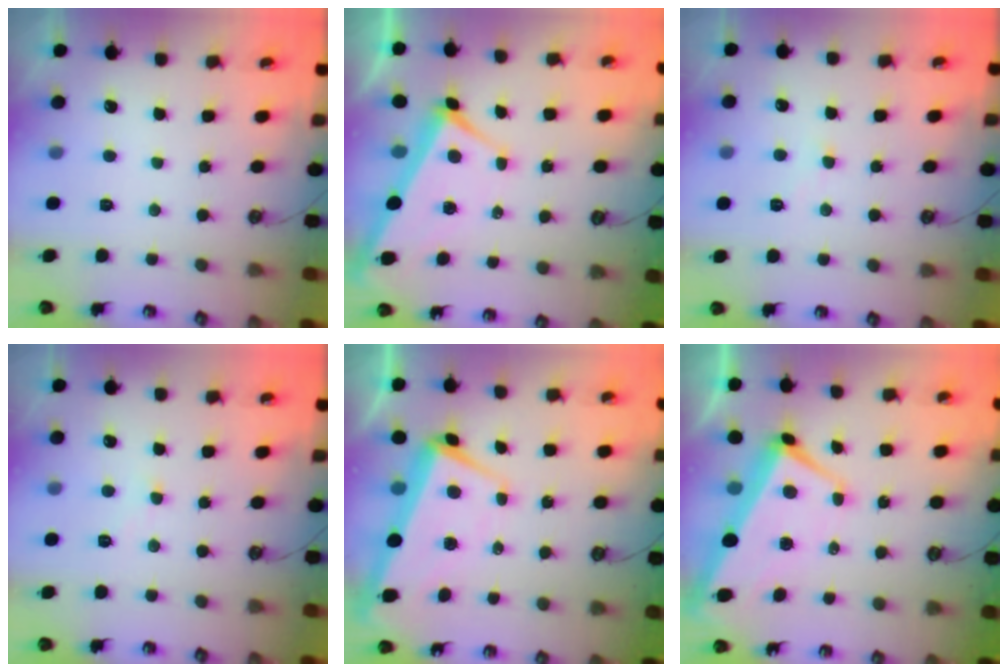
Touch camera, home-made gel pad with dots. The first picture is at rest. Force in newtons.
{"total": 2.7, "press": 2.6, "slide": 0.7}
{"total": 1.1, "press": 1.0, "slide": 0.4}
{"total": 1.1, "press": 1.0, "slide": 0.4}
{"total": 1.9, "press": 0.8, "slide": 1.8}
{"total": 1.6, "press": 0.8, "slide": 1.4}